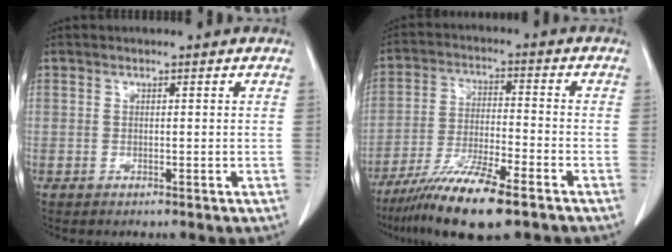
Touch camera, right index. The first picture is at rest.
{"total": 12.5, "force": [-8.6, 1.3, 8.9], "torque": [-0.164, -0.030, -0.152]}